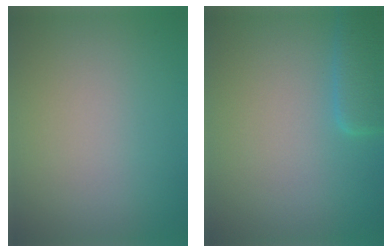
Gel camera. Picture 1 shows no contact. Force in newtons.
{"total": 2.9, "press": 2.9, "slide": 0.2}